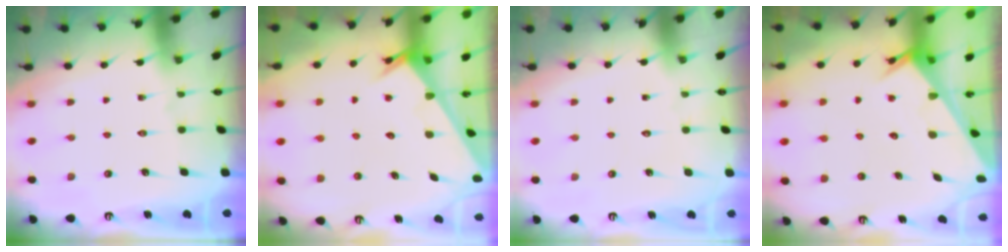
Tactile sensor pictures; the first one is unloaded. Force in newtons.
{"total": 2.6, "press": 2.6, "slide": 0.1}
{"total": 1.7, "press": 1.7, "slide": 0.1}
{"total": 3.2, "press": 3.2, "slide": 0.2}